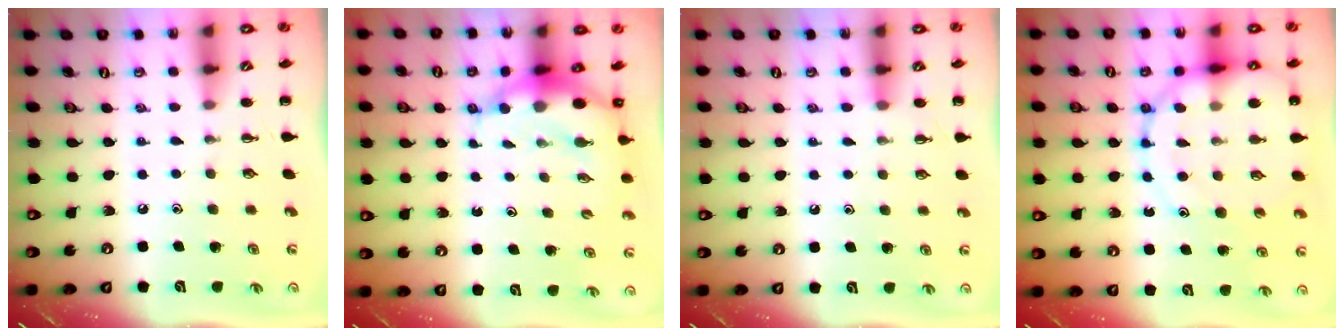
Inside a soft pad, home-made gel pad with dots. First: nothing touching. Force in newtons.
{"total": 6.8, "press": 6.6, "slide": 1.8}
{"total": 6.3, "press": 6.0, "slide": 2.0}
{"total": 15.2, "press": 14.9, "slide": 2.8}